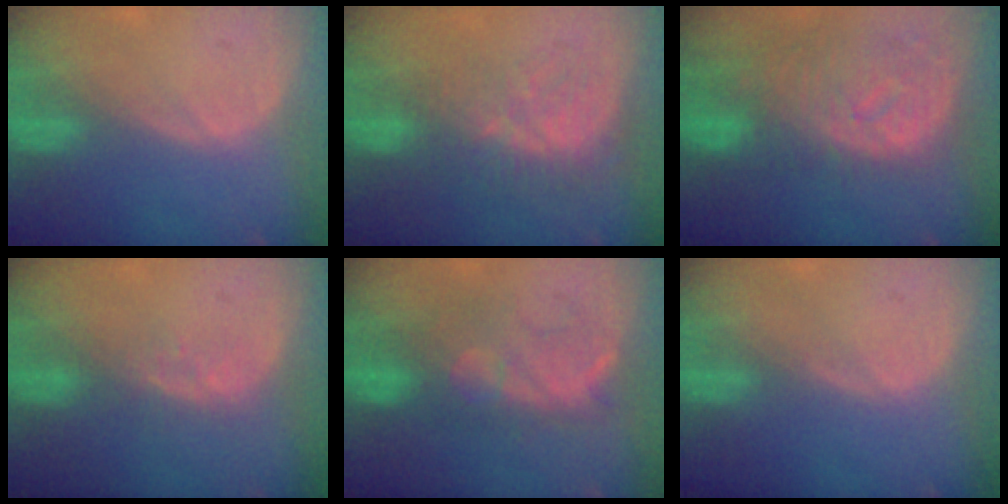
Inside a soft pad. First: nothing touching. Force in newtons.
{"total": 8.9, "press": 7.5, "slide": 4.9}
{"total": 11.1, "press": 9.8, "slide": 5.2}
{"total": 3.2, "press": 2.6, "slide": 1.8}
{"total": 8.3, "press": 8.3, "slide": 0.1}
{"total": 0.0}